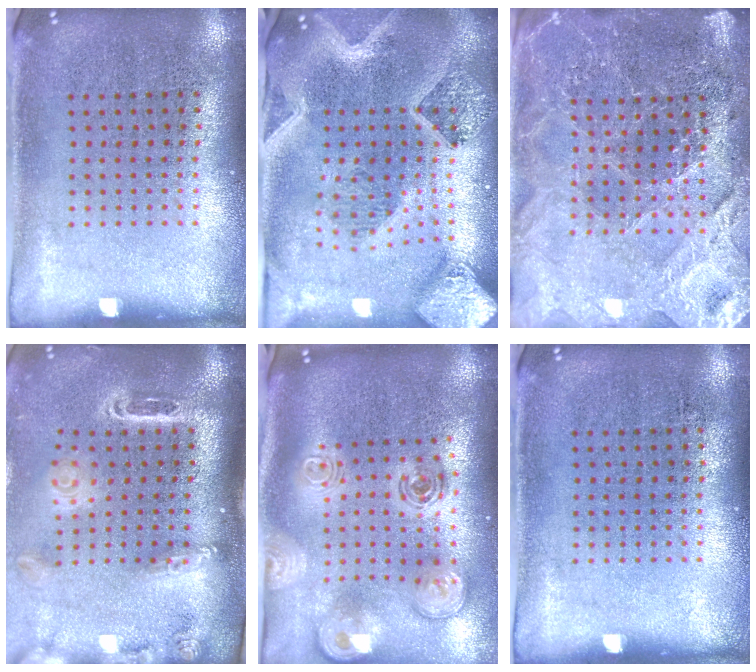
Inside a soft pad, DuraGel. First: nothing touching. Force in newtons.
{"total": 4.1, "press": 3.2, "slide": 2.6}
{"total": 3.9, "press": 3.7, "slide": 1.2}
{"total": 2.7, "press": 1.9, "slide": 1.9}
{"total": 3.1, "press": 2.1, "slide": 2.3}
{"total": 0.0}